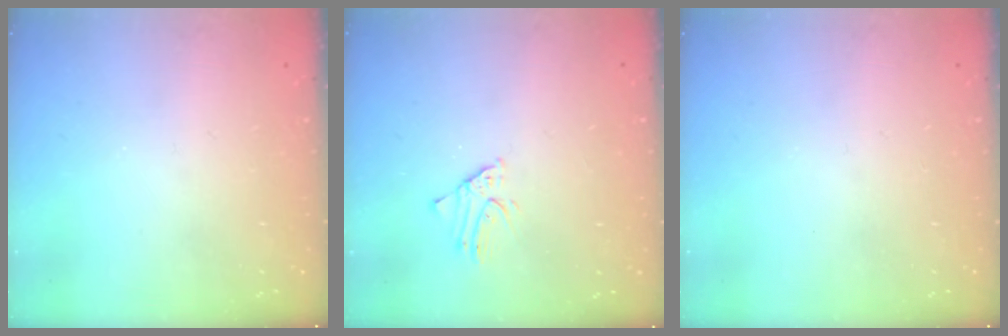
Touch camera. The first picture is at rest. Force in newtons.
{"total": 1.5, "press": 1.5, "slide": 0.1}
{"total": 0.0}